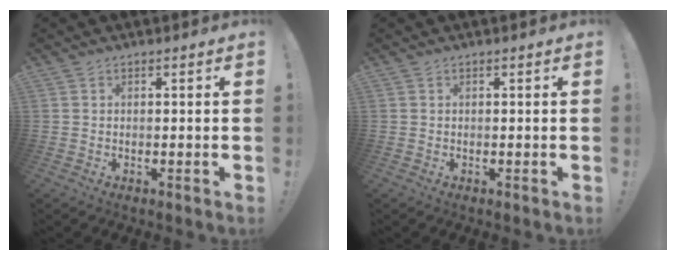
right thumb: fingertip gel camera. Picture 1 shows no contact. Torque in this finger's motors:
{"motor_torque": [-0.06, -0.06, -0.04, 0.04, 0.00]}